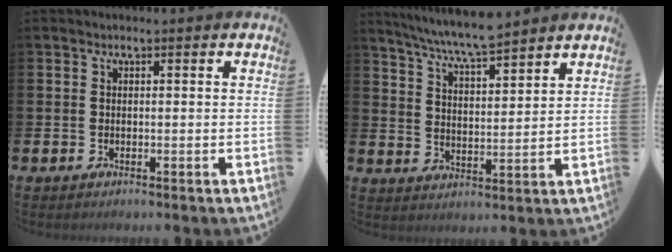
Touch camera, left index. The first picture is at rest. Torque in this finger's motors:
{"motor_torque": [0.59, -0.66, 0.43, 0.21]}